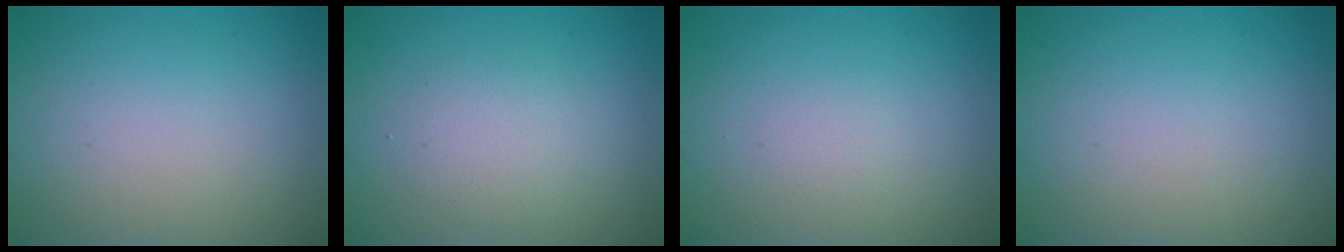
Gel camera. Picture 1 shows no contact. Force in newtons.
{"total": 2.2, "press": 2.2, "slide": 0.2}
{"total": 0.6, "press": 0.6, "slide": 0.0}
{"total": 0.0}